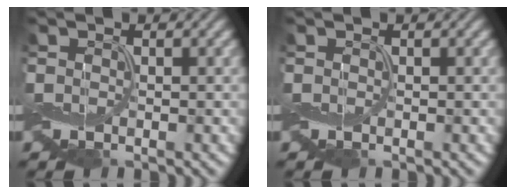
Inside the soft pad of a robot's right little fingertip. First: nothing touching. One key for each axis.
{"total": 0.0}